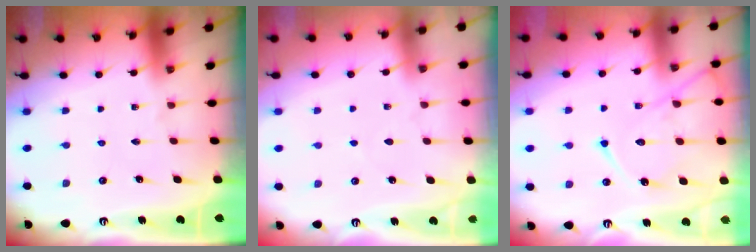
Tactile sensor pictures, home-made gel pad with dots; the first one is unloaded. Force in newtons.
{"total": 2.7, "press": 2.7, "slide": 0.4}
{"total": 13.3, "press": 13.2, "slide": 1.2}